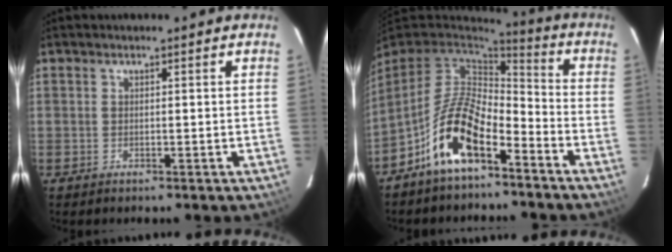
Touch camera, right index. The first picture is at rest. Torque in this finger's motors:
{"motor_torque": [0.68, -0.52, 1.05, 0.21]}